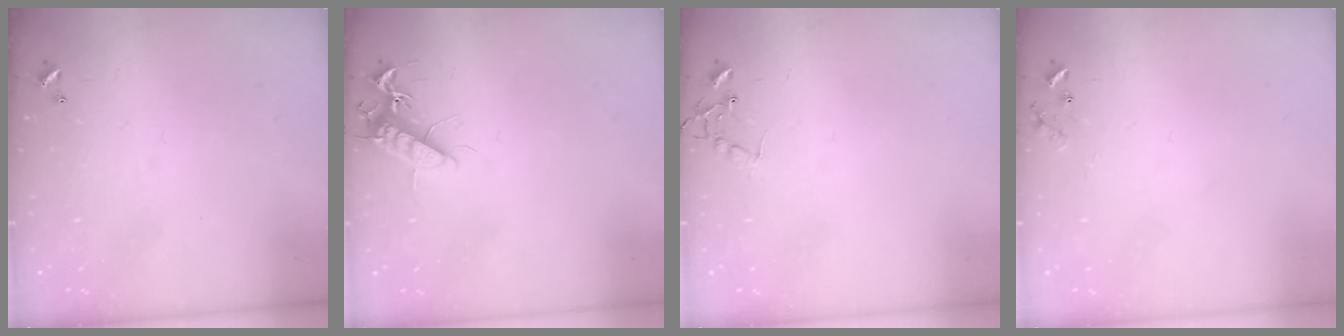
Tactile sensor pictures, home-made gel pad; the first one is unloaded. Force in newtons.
{"total": 11.3, "press": 11.3, "slide": 0.7}
{"total": 7.5, "press": 7.5, "slide": 0.4}
{"total": 7.2, "press": 7.2, "slide": 0.5}